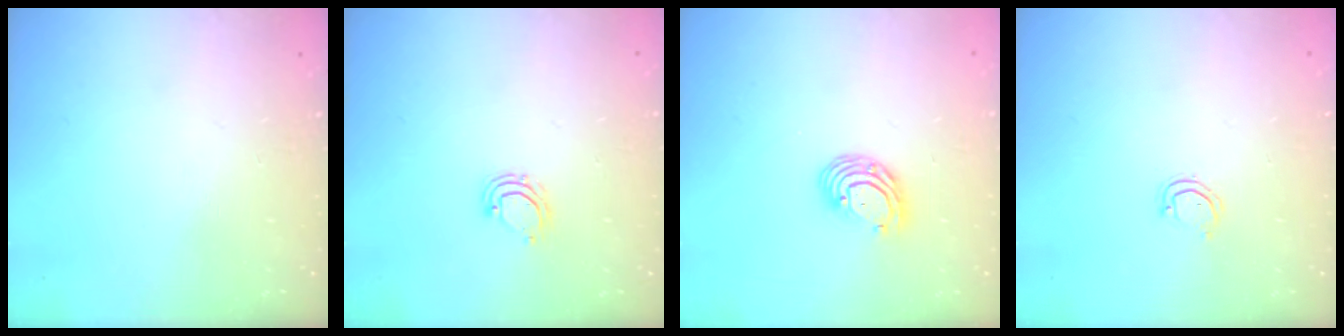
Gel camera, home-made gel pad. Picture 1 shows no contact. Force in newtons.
{"total": 5.4, "press": 5.4, "slide": 0.3}
{"total": 7.2, "press": 7.1, "slide": 1.6}
{"total": 3.5, "press": 3.5, "slide": 0.3}